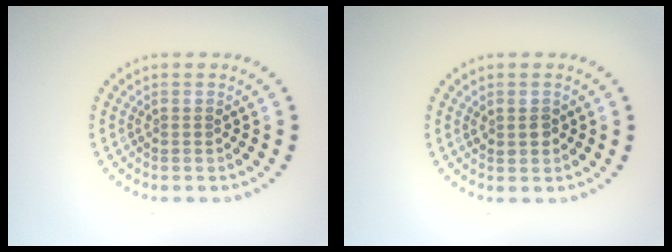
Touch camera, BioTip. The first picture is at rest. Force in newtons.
{"total": 1.4, "press": 1.3, "slide": 0.3}